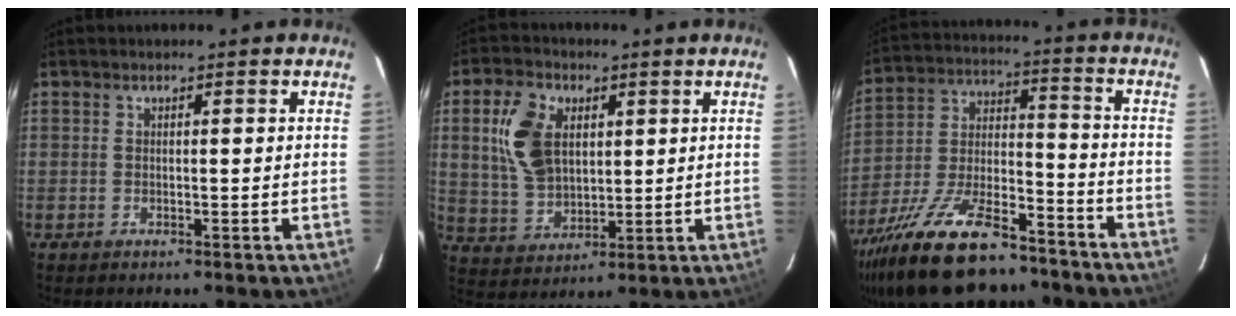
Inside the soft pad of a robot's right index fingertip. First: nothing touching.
{"total": 11.8, "force": [3.3, 7.8, 8.2], "torque": [-0.169, 0.016, 0.074]}
{"total": 23.4, "force": [-17.2, 8.5, 13.3], "torque": [-0.261, -0.014, -0.278]}